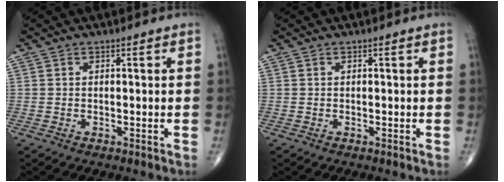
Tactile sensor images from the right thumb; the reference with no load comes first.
{"total": 0.0}